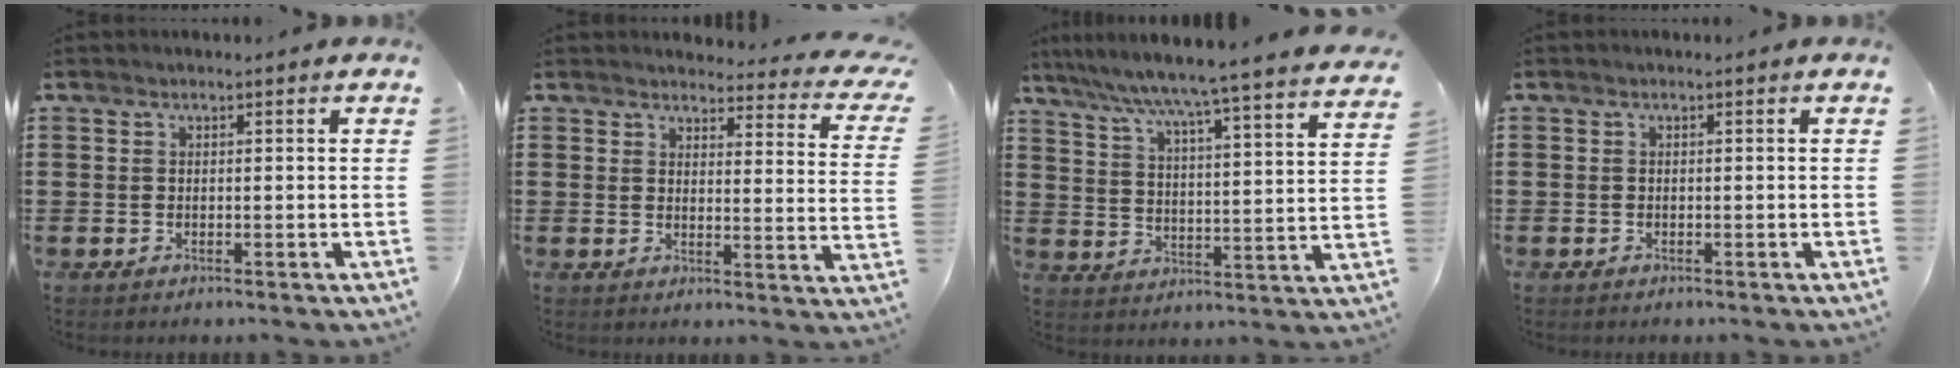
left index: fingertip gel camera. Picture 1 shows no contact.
{"total": 3.4, "force": [3.2, 0.4, 1.2], "torque": [-0.033, -0.023, 0.052]}
{"total": 5.7, "force": [5.0, -1.4, 2.3], "torque": [-0.068, -0.052, 0.073]}
{"total": 0.0}